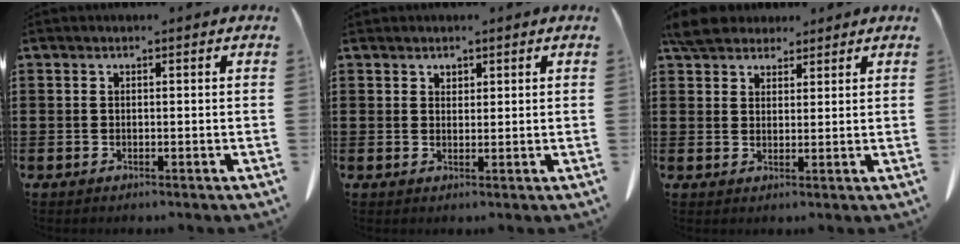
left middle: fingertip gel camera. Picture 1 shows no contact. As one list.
[{"total": 1.5, "force": [1.3, 0.7, 0.2], "torque": [0.002, -0.003, 0.025]}, {"total": 5.0, "force": [4.4, 1.9, 1.3], "torque": [-0.033, -0.002, 0.083]}]